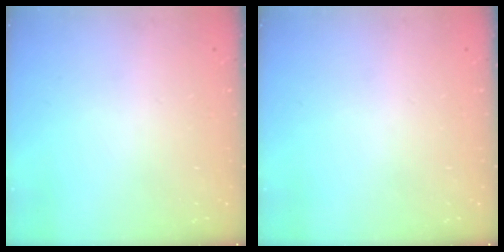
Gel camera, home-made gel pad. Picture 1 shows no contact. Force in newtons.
{"total": 0.0}